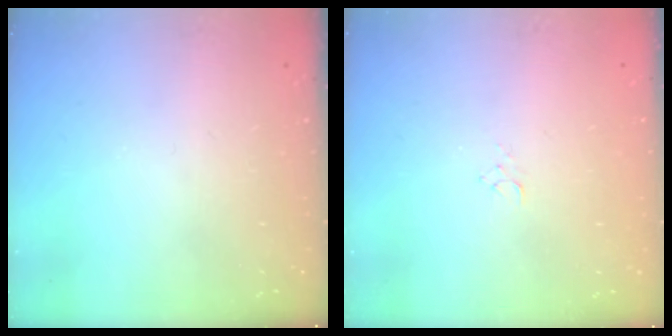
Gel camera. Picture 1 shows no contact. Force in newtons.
{"total": 2.9, "press": 2.9, "slide": 0.3}